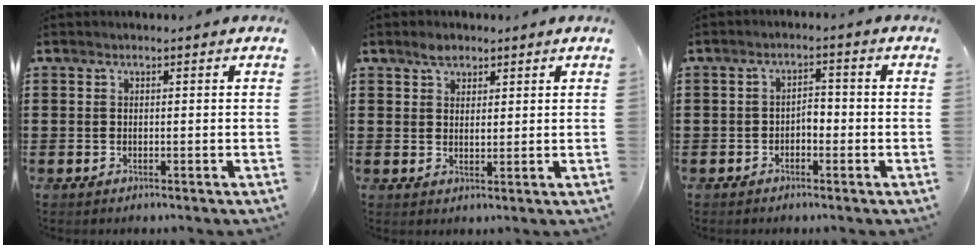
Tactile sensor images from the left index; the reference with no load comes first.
{"total": 3.1, "force": [2.2, 1.9, 1.2], "torque": [-0.021, 0.004, 0.038]}
{"total": 2.2, "force": [-1.3, 1.1, 1.4], "torque": [-0.032, 0.007, -0.030]}